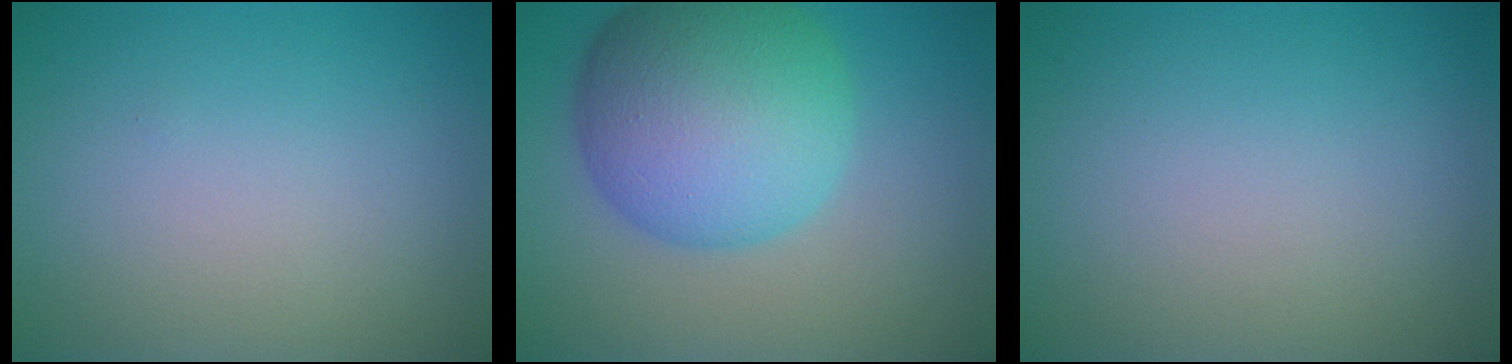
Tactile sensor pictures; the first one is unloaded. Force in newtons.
{"total": 10.9, "press": 10.9, "slide": 0.1}
{"total": 0.0}